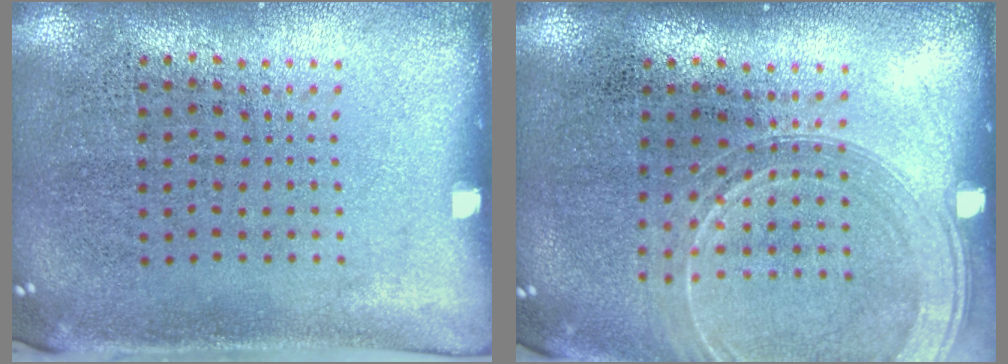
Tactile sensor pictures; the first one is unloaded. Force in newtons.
{"total": 1.4, "press": 1.4, "slide": 0.3}